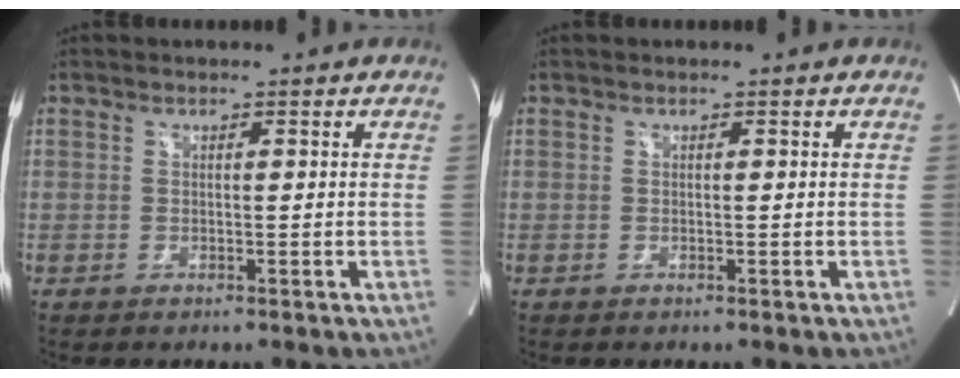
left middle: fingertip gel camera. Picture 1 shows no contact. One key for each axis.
{"total": 0.0}